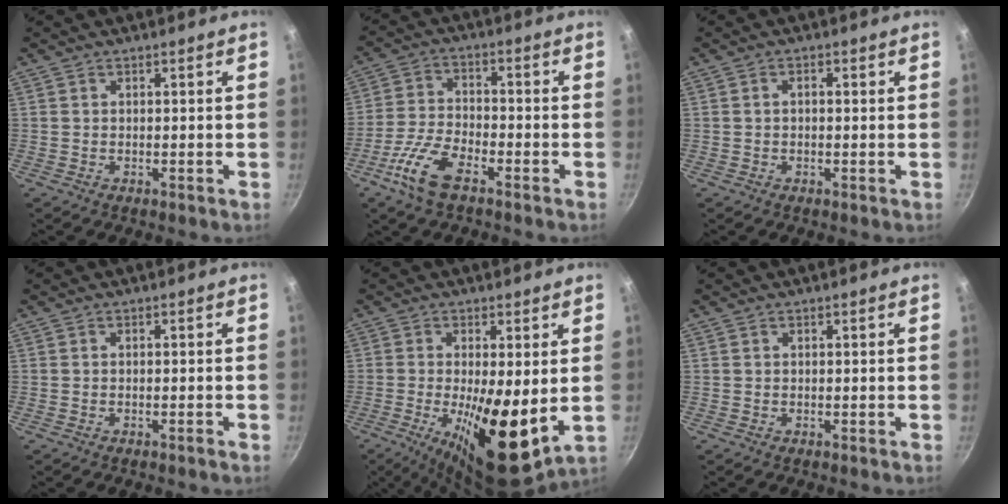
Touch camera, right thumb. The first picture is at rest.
{"total": 9.2, "force": [-5.4, 3.6, 6.6], "torque": [-0.137, 0.025, -0.112]}
{"total": 1.2, "force": [0.1, 0.6, 1.0], "torque": [-0.022, 0.006, 0.002]}
{"total": 0.7, "force": [-0.4, -0.1, 0.5], "torque": [-0.020, 0.005, -0.006]}
{"total": 16.4, "force": [-1.8, 5.4, 15.4], "torque": [-0.238, -0.029, -0.019]}
{"total": 0.0}